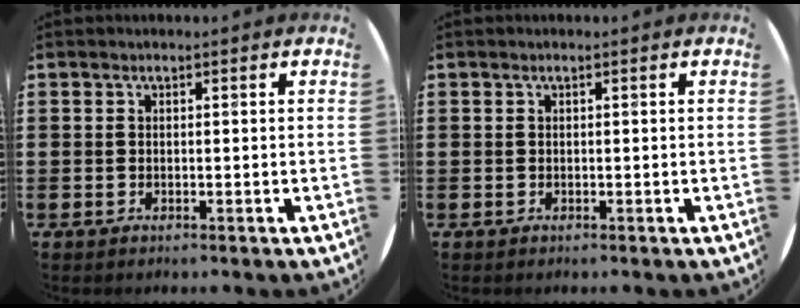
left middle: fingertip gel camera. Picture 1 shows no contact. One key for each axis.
{"total": 0.0}